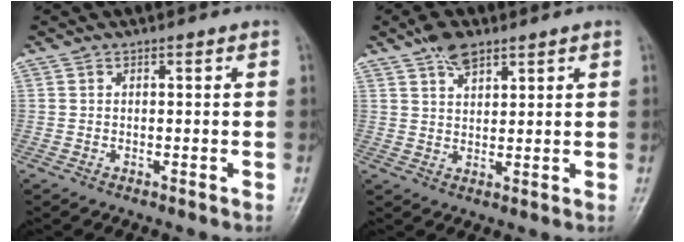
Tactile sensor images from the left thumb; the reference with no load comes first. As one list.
[{"total": 4.7, "force": [3.3, 2.2, 2.4], "torque": [-0.030, -0.013, 0.059]}]